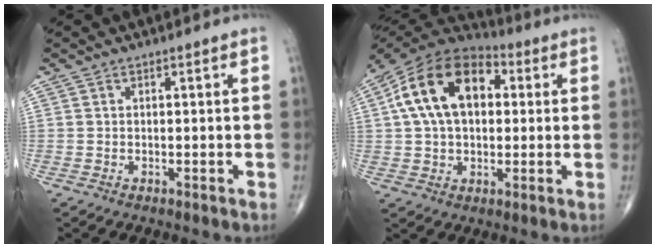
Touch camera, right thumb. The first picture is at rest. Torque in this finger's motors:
{"motor_torque": [0.28, 0.50, 0.54, -0.07, 0.26]}